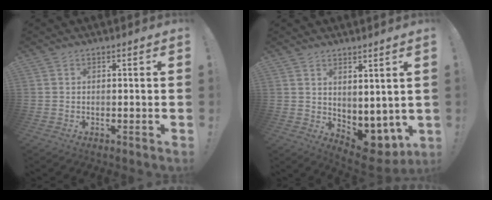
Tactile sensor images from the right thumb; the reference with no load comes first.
{"total": 5.1, "force": [1.0, 4.0, 3.0], "torque": [-0.012, -0.031, 0.030]}